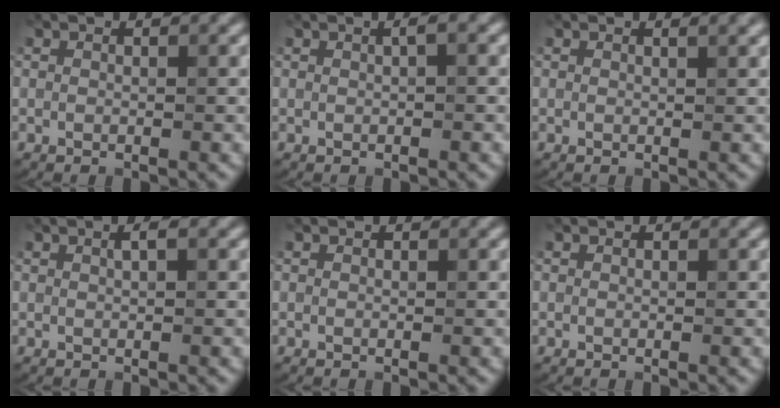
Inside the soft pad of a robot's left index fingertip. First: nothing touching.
{"total": 1.0, "force": [0.2, 0.2, 1.0], "torque": [-0.016, 0.008, 0.002]}
{"total": 0.7, "force": [0.5, 0.2, 0.4], "torque": [-0.001, 0.004, 0.008]}
{"total": 0.8, "force": [0.4, 0.2, 0.7], "torque": [-0.015, 0.004, 0.007]}
{"total": 0.0}
{"total": 0.0}